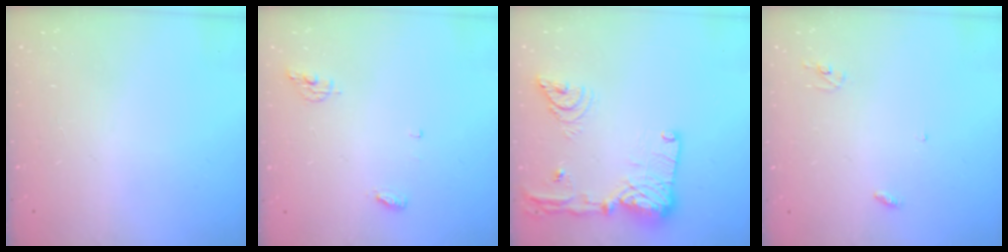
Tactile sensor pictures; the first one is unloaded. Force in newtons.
{"total": 4.7, "press": 4.7, "slide": 0.4}
{"total": 20.1, "press": 19.9, "slide": 3.0}
{"total": 2.8, "press": 2.8, "slide": 0.2}